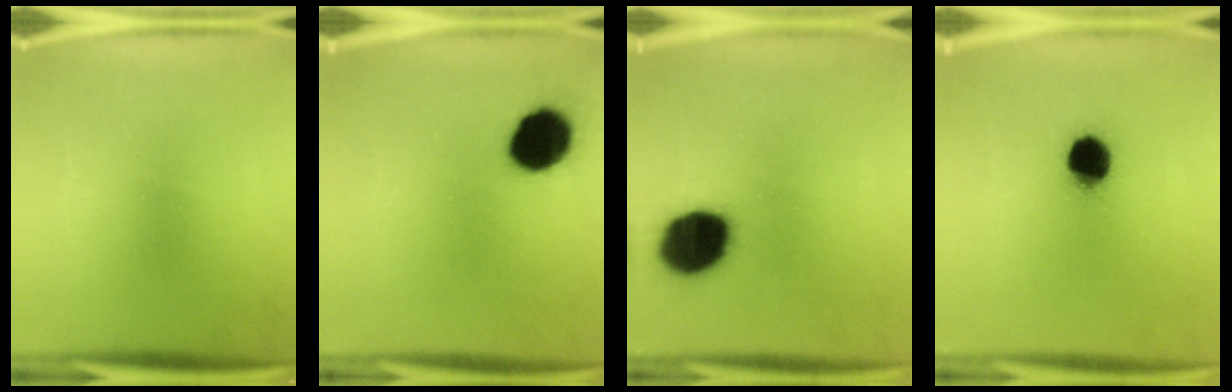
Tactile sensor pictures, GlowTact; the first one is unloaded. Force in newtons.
{"total": 12.9}
{"total": 17.9}
{"total": 10.5}